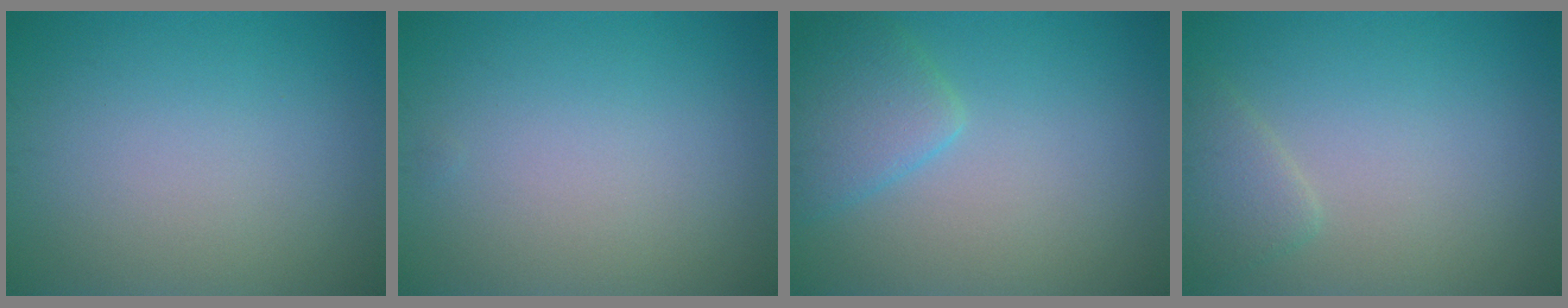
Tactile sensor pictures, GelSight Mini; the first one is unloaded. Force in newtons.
{"total": 0.0}
{"total": 3.4, "press": 3.4, "slide": 0.3}
{"total": 1.9, "press": 1.9, "slide": 0.2}